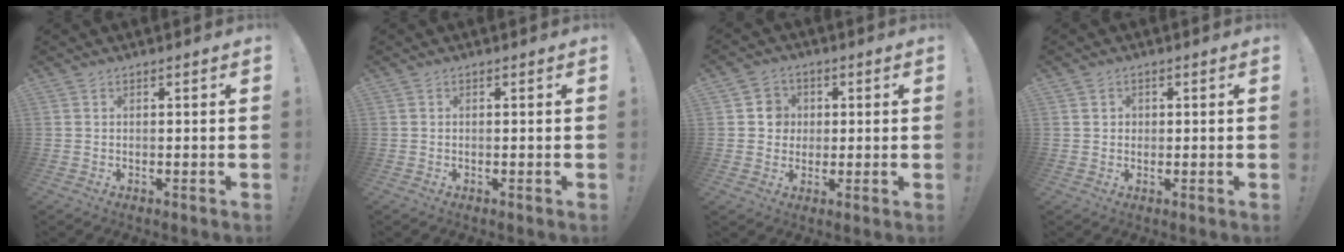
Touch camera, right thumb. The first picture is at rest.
{"total": 0.0}
{"total": 6.1, "force": [0.9, 5.9, 1.3], "torque": [-0.009, -0.005, 0.017]}
{"total": 1.7, "force": [0.5, 1.6, 0.3], "torque": [0.001, -0.001, 0.006]}